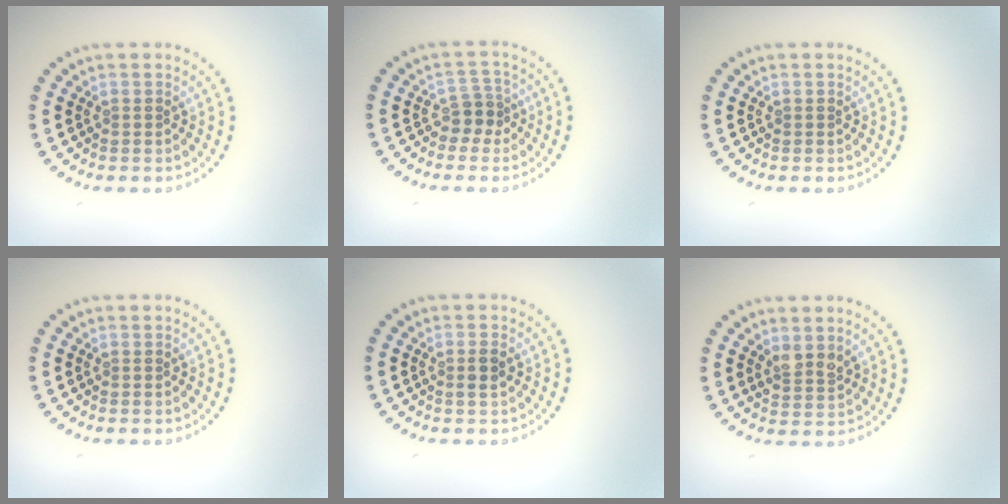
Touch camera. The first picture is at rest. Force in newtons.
{"total": 2.0, "press": 1.6, "slide": 1.2}
{"total": 0.0}
{"total": 0.0}
{"total": 1.2, "press": 1.1, "slide": 0.4}
{"total": 1.8, "press": 1.5, "slide": 0.9}